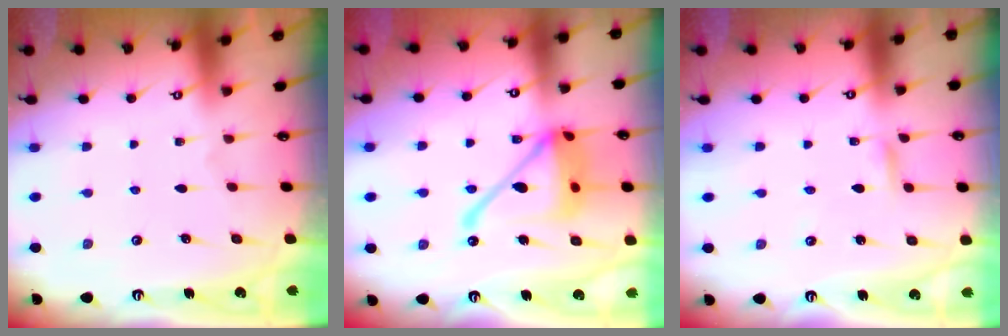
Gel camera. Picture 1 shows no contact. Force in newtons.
{"total": 19.1, "press": 19.0, "slide": 1.9}
{"total": 1.9, "press": 1.9, "slide": 0.1}